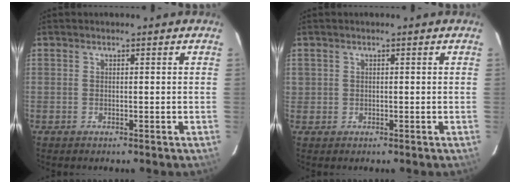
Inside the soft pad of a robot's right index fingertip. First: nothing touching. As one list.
[{"total": 0.9, "force": [0.2, 0.9, 0.1], "torque": [0.006, 0.004, 0.001]}]